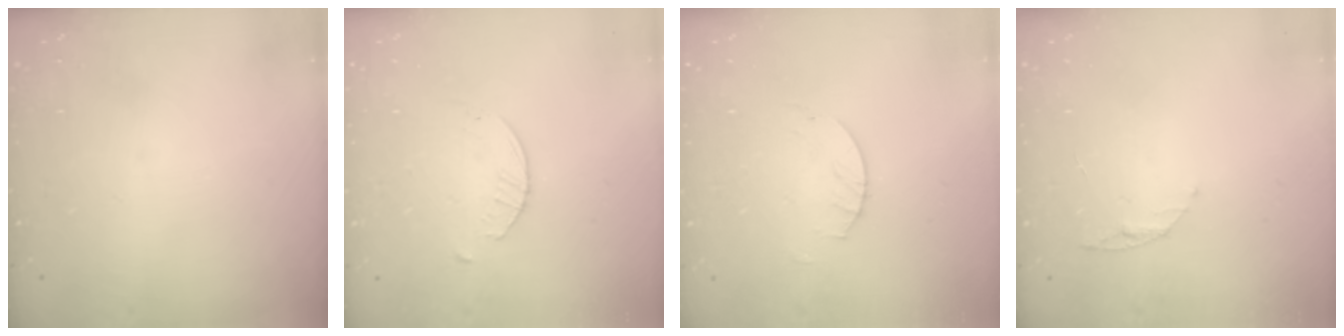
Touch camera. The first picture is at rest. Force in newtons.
{"total": 2.0, "press": 2.0, "slide": 0.3}
{"total": 2.0, "press": 2.0, "slide": 0.2}
{"total": 4.5, "press": 4.4, "slide": 0.5}